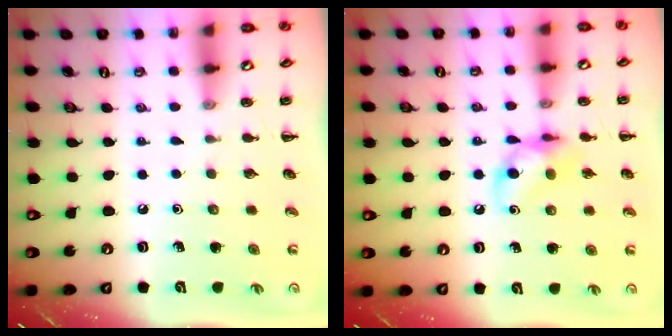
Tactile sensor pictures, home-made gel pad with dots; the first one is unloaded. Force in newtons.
{"total": 10.1, "press": 10.1, "slide": 1.0}